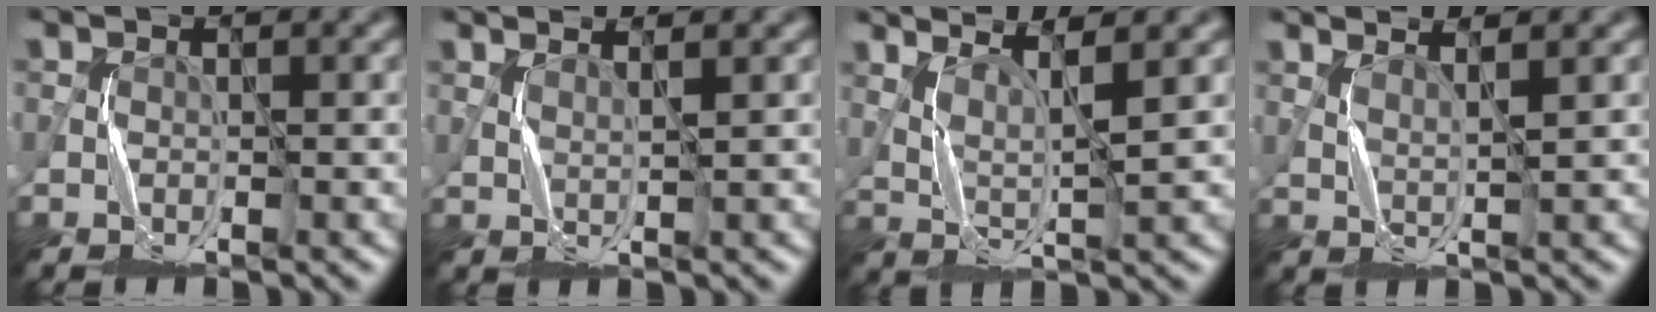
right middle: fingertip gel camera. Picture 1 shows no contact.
{"total": 1.8, "force": [1.6, -0.2, 0.7], "torque": [-0.012, -0.003, 0.025]}
{"total": 3.7, "force": [2.5, 0.1, 2.7], "torque": [-0.063, -0.004, 0.058]}
{"total": 2.3, "force": [2.0, -0.1, 1.2], "torque": [-0.022, -0.002, 0.035]}